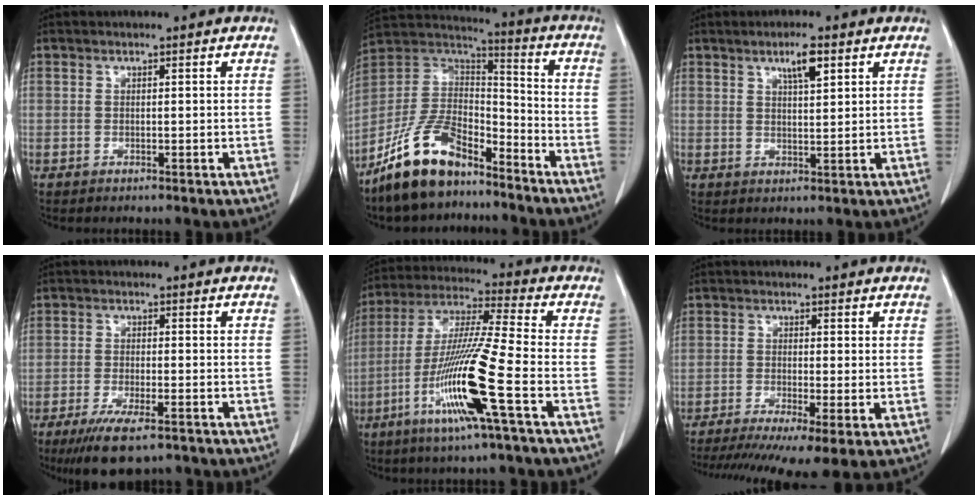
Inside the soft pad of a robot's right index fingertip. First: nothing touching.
{"total": 15.3, "force": [-11.5, 6.0, 8.2], "torque": [-0.168, 0.020, -0.216]}
{"total": 4.2, "force": [2.3, 0.7, 3.4], "torque": [-0.060, 0.000, 0.041]}
{"total": 9.1, "force": [-6.6, 2.0, 5.9], "torque": [-0.098, -0.019, -0.101]}
{"total": 15.6, "force": [-6.0, -1.1, 14.4], "torque": [-0.294, -0.020, -0.119]}
{"total": 12.0, "force": [-7.9, 1.7, 8.9], "torque": [-0.149, -0.020, -0.125]}